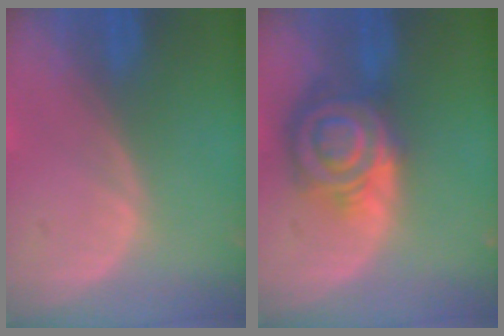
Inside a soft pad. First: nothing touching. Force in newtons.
{"total": 8.8, "press": 8.8, "slide": 0.5}